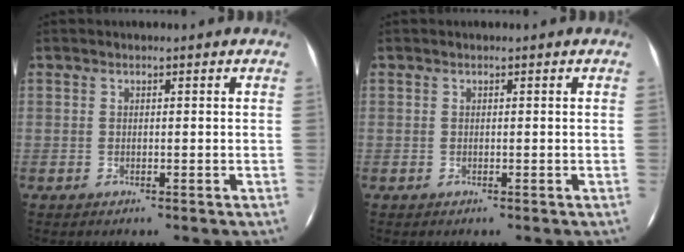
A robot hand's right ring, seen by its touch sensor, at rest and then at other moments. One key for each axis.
{"total": 0.0}